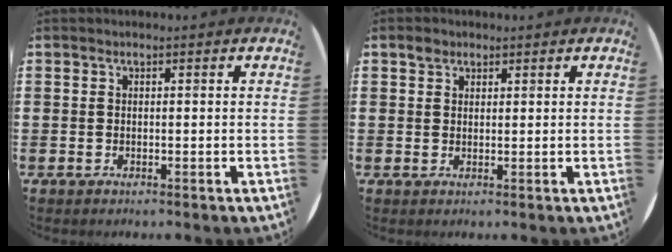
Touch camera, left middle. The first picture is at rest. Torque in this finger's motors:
{"motor_torque": [0.08, -0.06, 0.02, 0.00]}